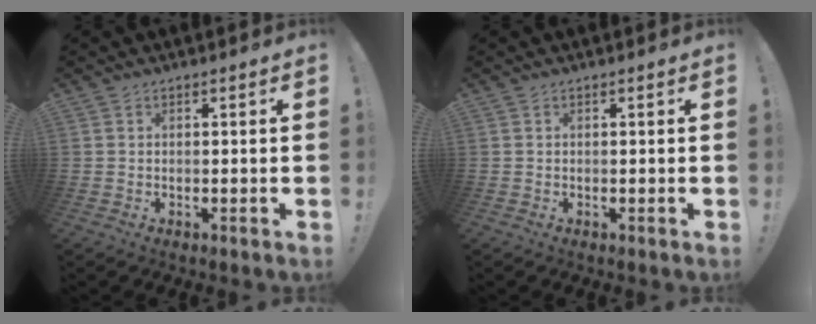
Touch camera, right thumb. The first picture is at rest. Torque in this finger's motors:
{"motor_torque": [0.00, 0.00, 0.05, -0.02, 0.00]}